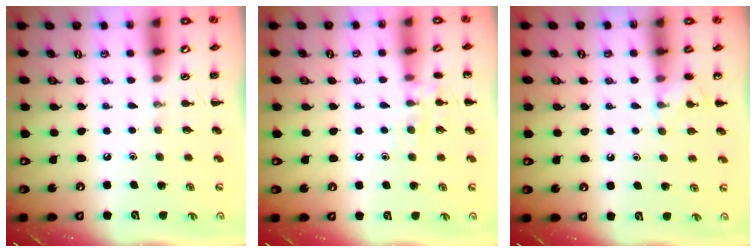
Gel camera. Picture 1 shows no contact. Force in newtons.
{"total": 8.0, "press": 7.9, "slide": 1.2}
{"total": 5.1, "press": 4.9, "slide": 1.4}